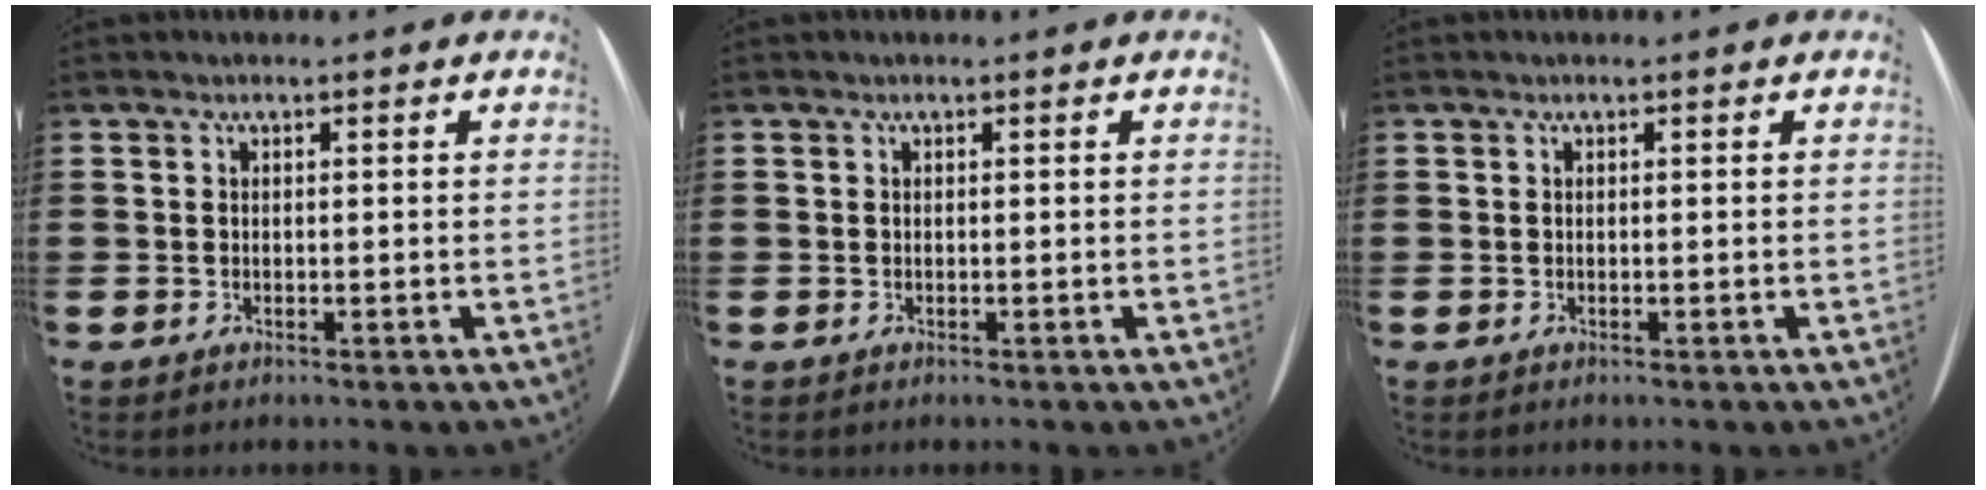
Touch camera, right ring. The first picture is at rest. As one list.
[{"total": 0.0}, {"total": 0.0}]